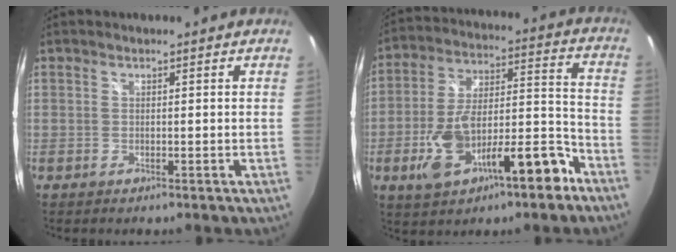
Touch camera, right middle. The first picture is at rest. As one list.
[{"total": 18.3, "force": [-9.5, 6.6, 14.2], "torque": [-0.240, 0.013, -0.145]}]